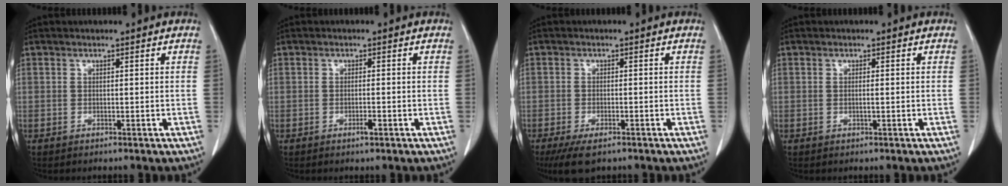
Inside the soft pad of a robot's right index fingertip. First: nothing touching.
{"total": 1.3, "force": [-0.7, 0.1, 1.2], "torque": [-0.024, -0.002, -0.011]}
{"total": 5.6, "force": [-4.0, 1.8, 3.5], "torque": [-0.059, -0.011, -0.065]}
{"total": 0.6, "force": [-0.1, -0.1, 0.6], "torque": [-0.011, 0.000, -0.002]}